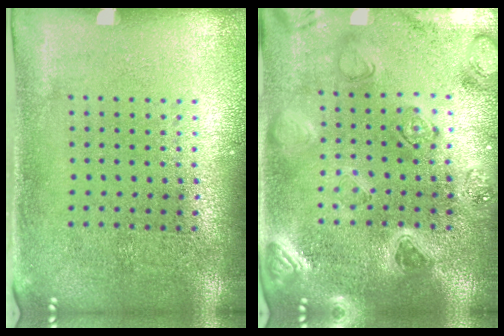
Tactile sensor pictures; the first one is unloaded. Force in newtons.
{"total": 2.2, "press": 2.2, "slide": 0.4}